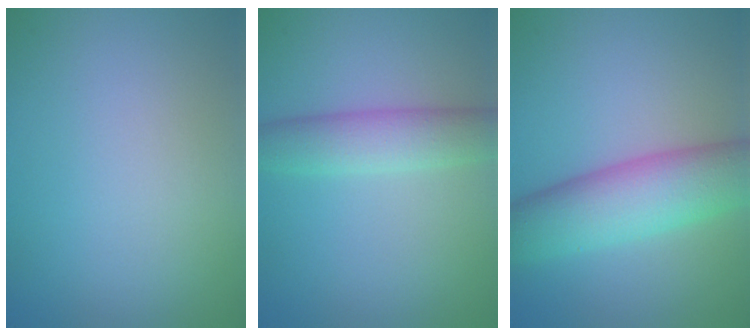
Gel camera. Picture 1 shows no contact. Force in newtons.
{"total": 3.9, "press": 3.9, "slide": 0.1}
{"total": 7.3, "press": 7.2, "slide": 0.1}